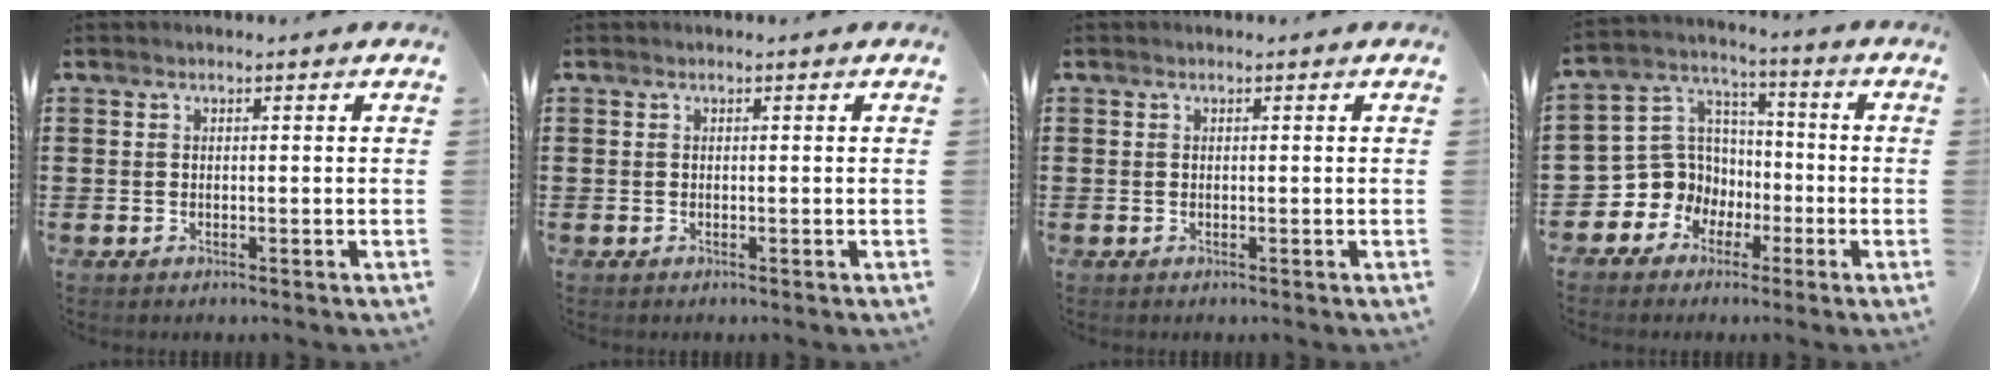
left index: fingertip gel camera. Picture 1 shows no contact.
{"total": 0.0}
{"total": 0.0}
{"total": 8.4, "force": [-2.5, 8.0, 1.1], "torque": [-0.079, -0.002, -0.049]}